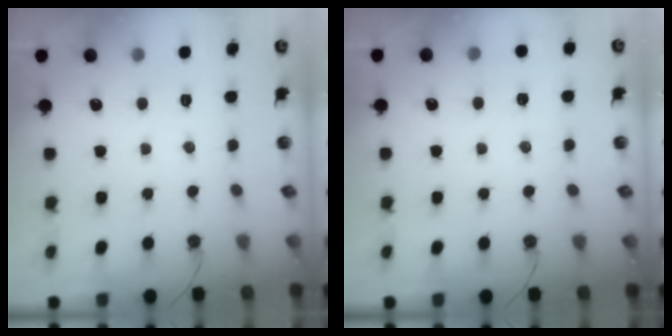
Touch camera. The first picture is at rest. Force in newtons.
{"total": 3.5, "press": 3.1, "slide": 1.6}